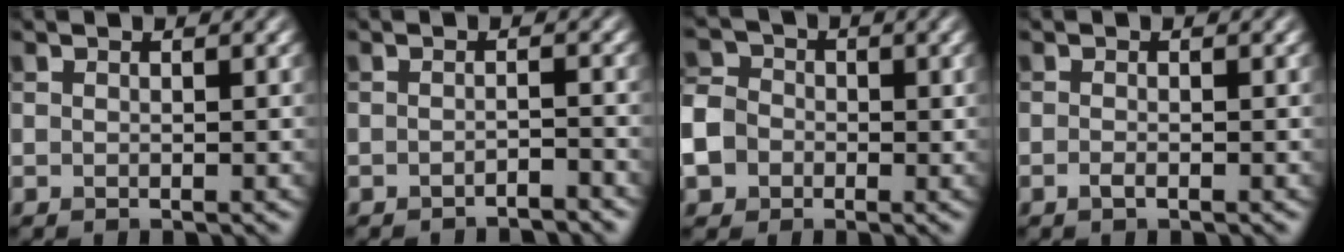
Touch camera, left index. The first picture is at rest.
{"total": 1.8, "force": [-1.7, 0.1, 0.4], "torque": [-0.002, 0.001, -0.029]}
{"total": 8.2, "force": [-3.1, 6.8, 3.2], "torque": [-0.081, -0.018, -0.081]}
{"total": 0.8, "force": [-0.4, 0.2, 0.6], "torque": [-0.013, -0.001, -0.009]}